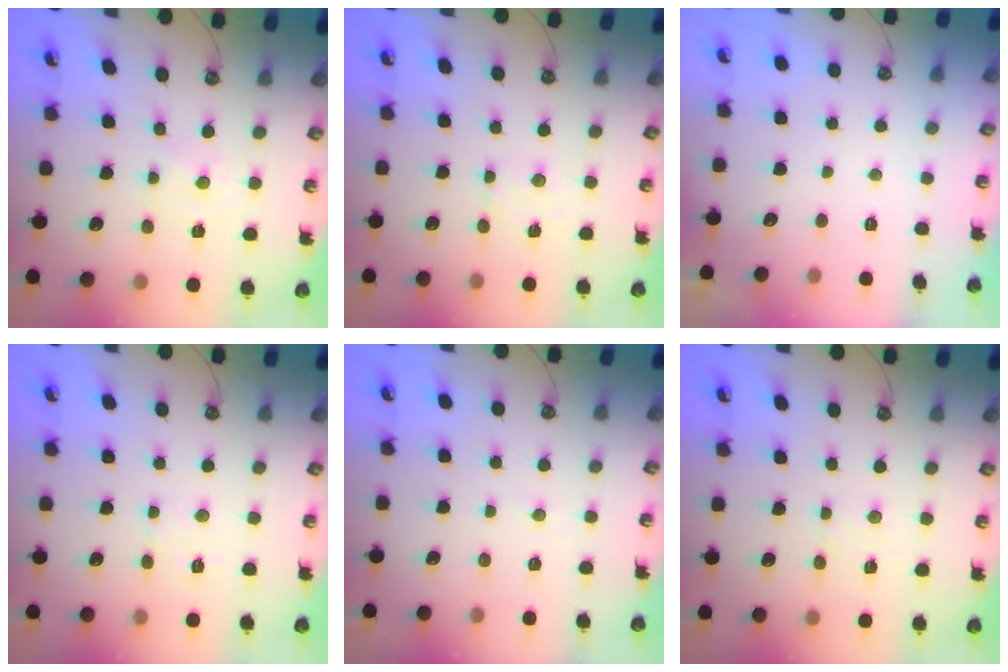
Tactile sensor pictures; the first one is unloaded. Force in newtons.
{"total": 5.0, "press": 4.9, "slide": 0.6}
{"total": 0.0}
{"total": 1.8, "press": 1.7, "slide": 0.6}
{"total": 2.7, "press": 2.7, "slide": 0.3}
{"total": 1.7, "press": 1.7, "slide": 0.3}